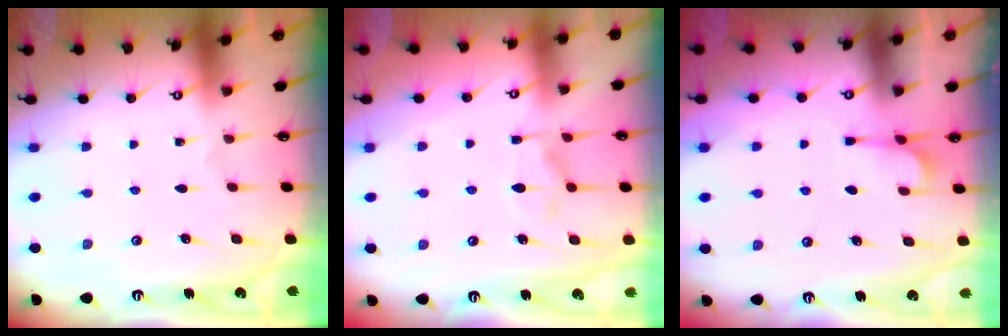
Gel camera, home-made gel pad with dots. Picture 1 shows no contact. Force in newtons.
{"total": 1.9, "press": 1.4, "slide": 1.2}
{"total": 2.4, "press": 2.2, "slide": 1.0}